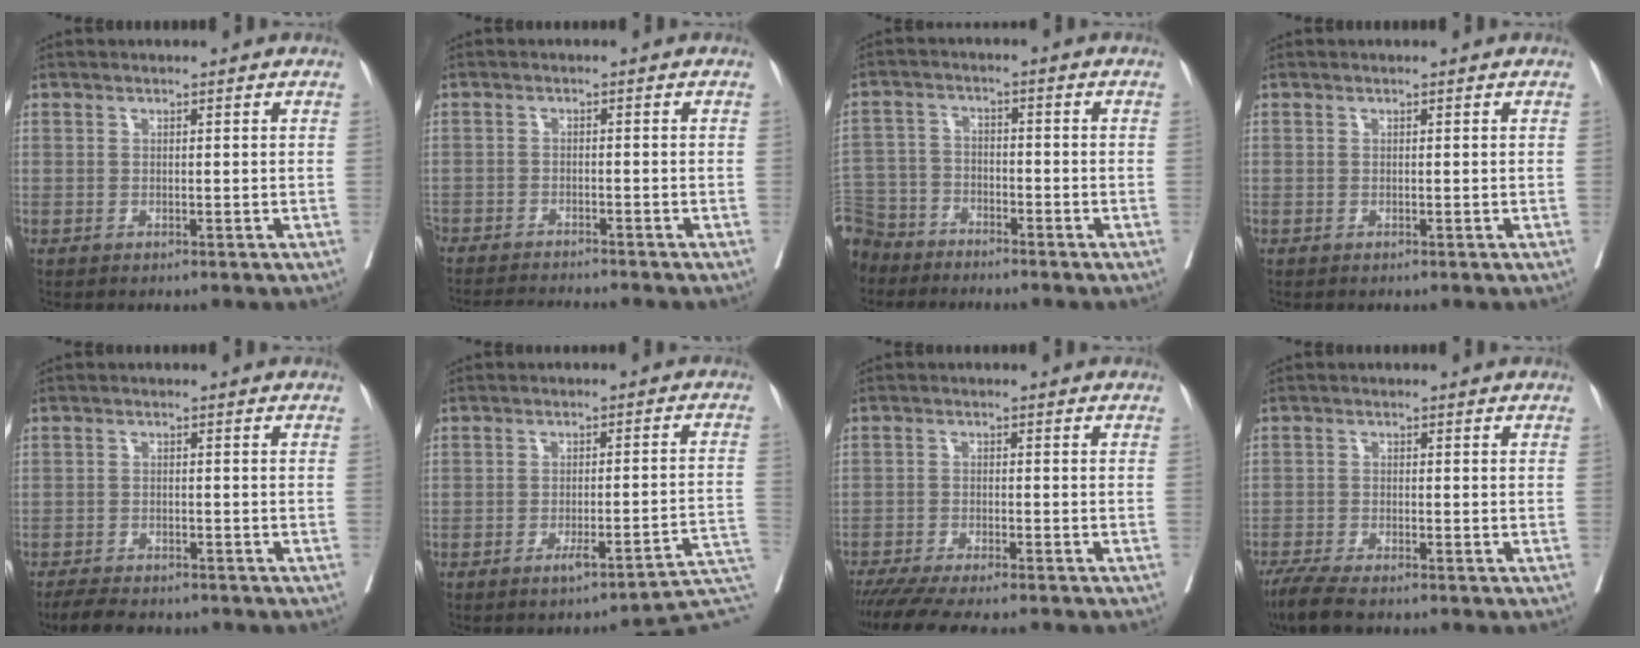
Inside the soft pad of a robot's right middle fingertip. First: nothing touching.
{"total": 8.3, "force": [-7.9, 0.1, 2.6], "torque": [-0.030, -0.015, -0.121]}
{"total": 11.0, "force": [-9.3, 5.6, 2.1], "torque": [-0.071, 0.001, -0.178]}
{"total": 0.0}
{"total": 6.6, "force": [-5.7, 1.9, 2.8], "torque": [-0.044, -0.009, -0.084]}
{"total": 8.3, "force": [-5.9, -0.4, 5.8], "torque": [-0.066, 0.027, -0.073]}
{"total": 11.6, "force": [-10.0, 1.3, 5.7], "torque": [-0.073, -0.019, -0.149]}
{"total": 5.7, "force": [-4.5, 0.9, 3.3], "torque": [-0.063, -0.016, -0.078]}